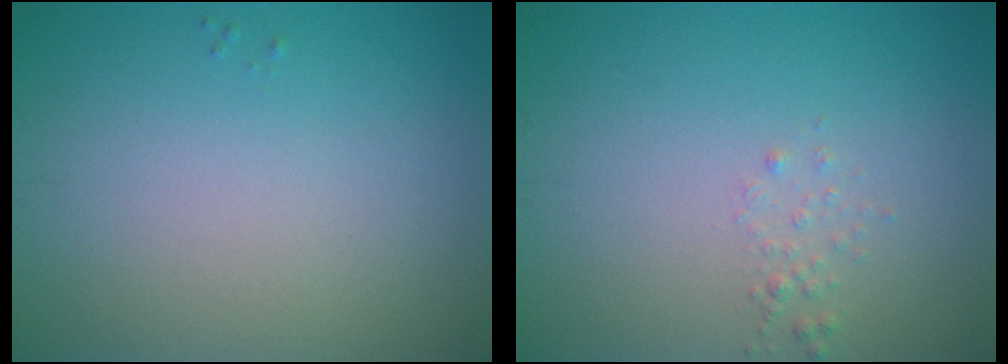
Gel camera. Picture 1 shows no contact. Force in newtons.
{"total": 0.7, "press": 0.7, "slide": 0.1}